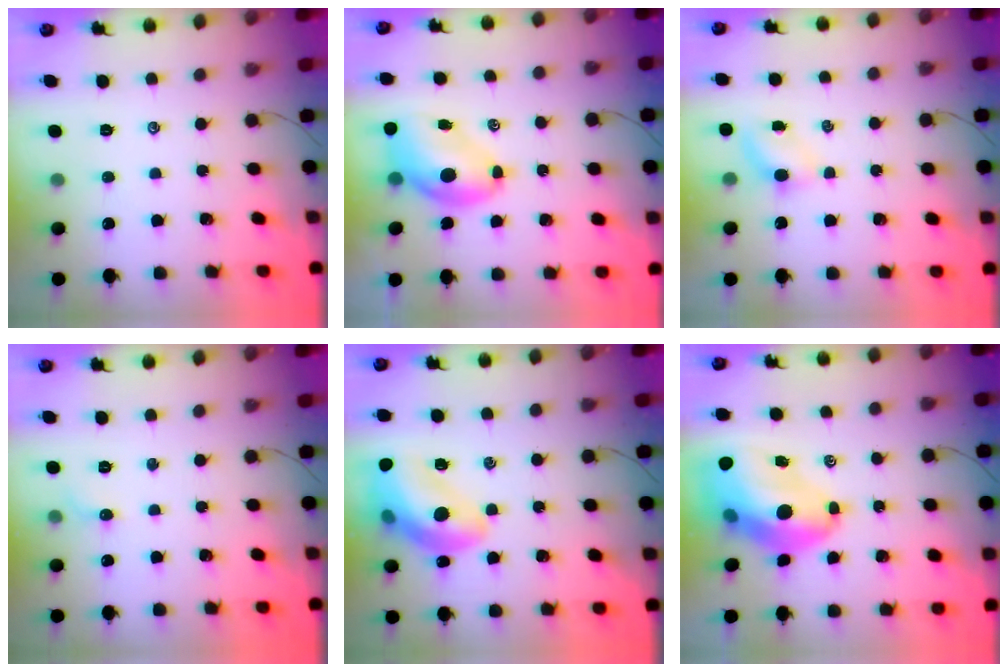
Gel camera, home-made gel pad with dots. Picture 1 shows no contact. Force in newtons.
{"total": 8.0, "press": 7.7, "slide": 2.2}
{"total": 3.5, "press": 3.4, "slide": 1.0}
{"total": 3.6, "press": 3.4, "slide": 1.2}
{"total": 18.1, "press": 17.9, "slide": 3.1}
{"total": 15.9, "press": 15.2, "slide": 4.5}